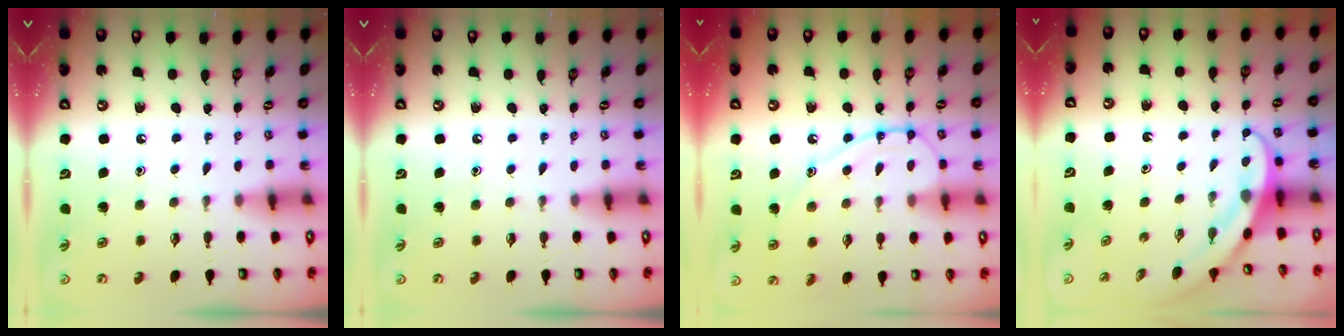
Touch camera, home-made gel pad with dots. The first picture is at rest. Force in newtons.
{"total": 0.0}
{"total": 10.7, "press": 10.7, "slide": 0.4}
{"total": 3.8, "press": 3.8, "slide": 0.3}